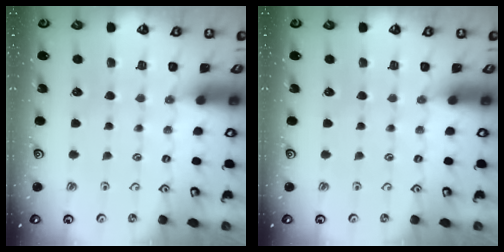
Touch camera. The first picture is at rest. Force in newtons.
{"total": 0.0}